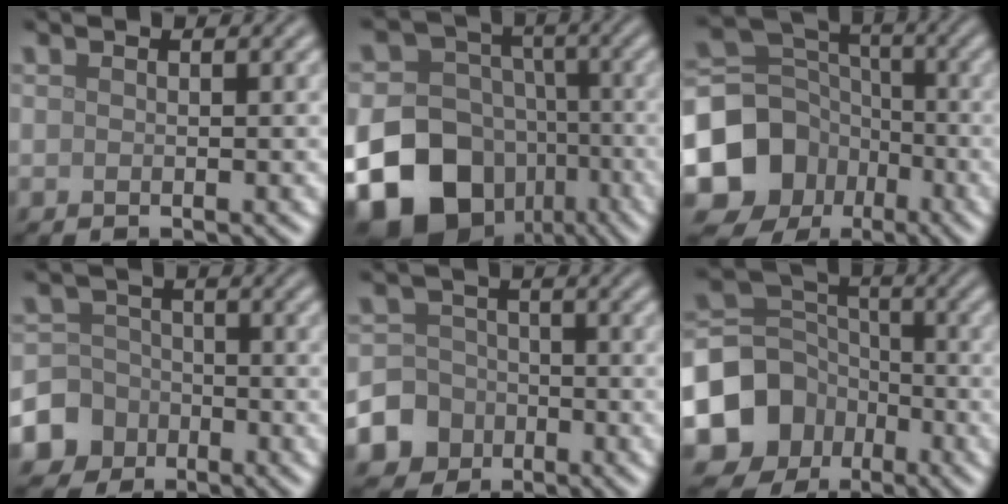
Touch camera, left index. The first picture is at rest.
{"total": 19.0, "force": [-7.5, 15.5, 7.9], "torque": [-0.163, -0.049, -0.155]}
{"total": 11.5, "force": [-4.5, 9.9, 3.8], "torque": [-0.101, -0.011, -0.102]}
{"total": 6.5, "force": [-3.2, 5.7, 0.5], "torque": [-0.005, -0.004, -0.082]}
{"total": 7.8, "force": [-3.8, 6.7, 0.9], "torque": [-0.013, -0.020, -0.087]}
{"total": 8.3, "force": [-3.7, 7.0, 2.6], "torque": [-0.062, -0.008, -0.078]}